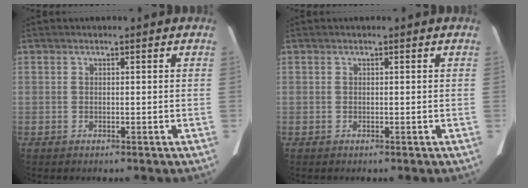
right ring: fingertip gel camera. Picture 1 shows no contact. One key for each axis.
{"total": 0.0}